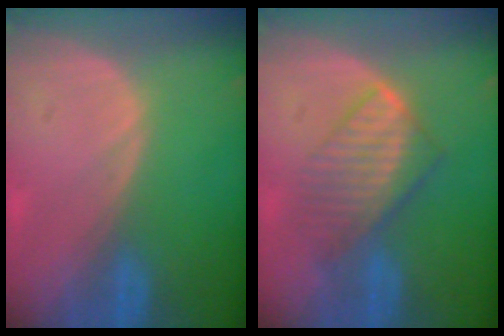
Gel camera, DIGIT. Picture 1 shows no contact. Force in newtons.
{"total": 6.6, "press": 6.3, "slide": 1.9}